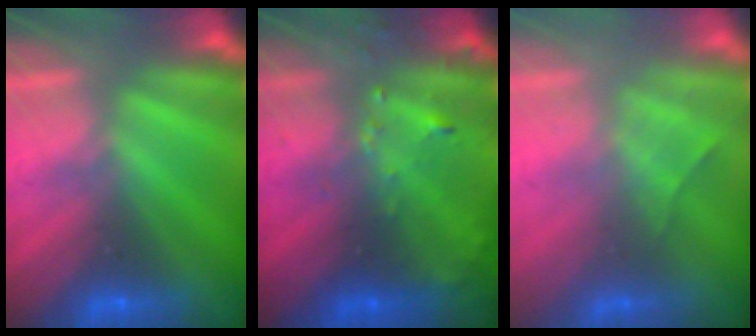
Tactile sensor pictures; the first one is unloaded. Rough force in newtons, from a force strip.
{"total": 7.3}
{"total": 2.3}